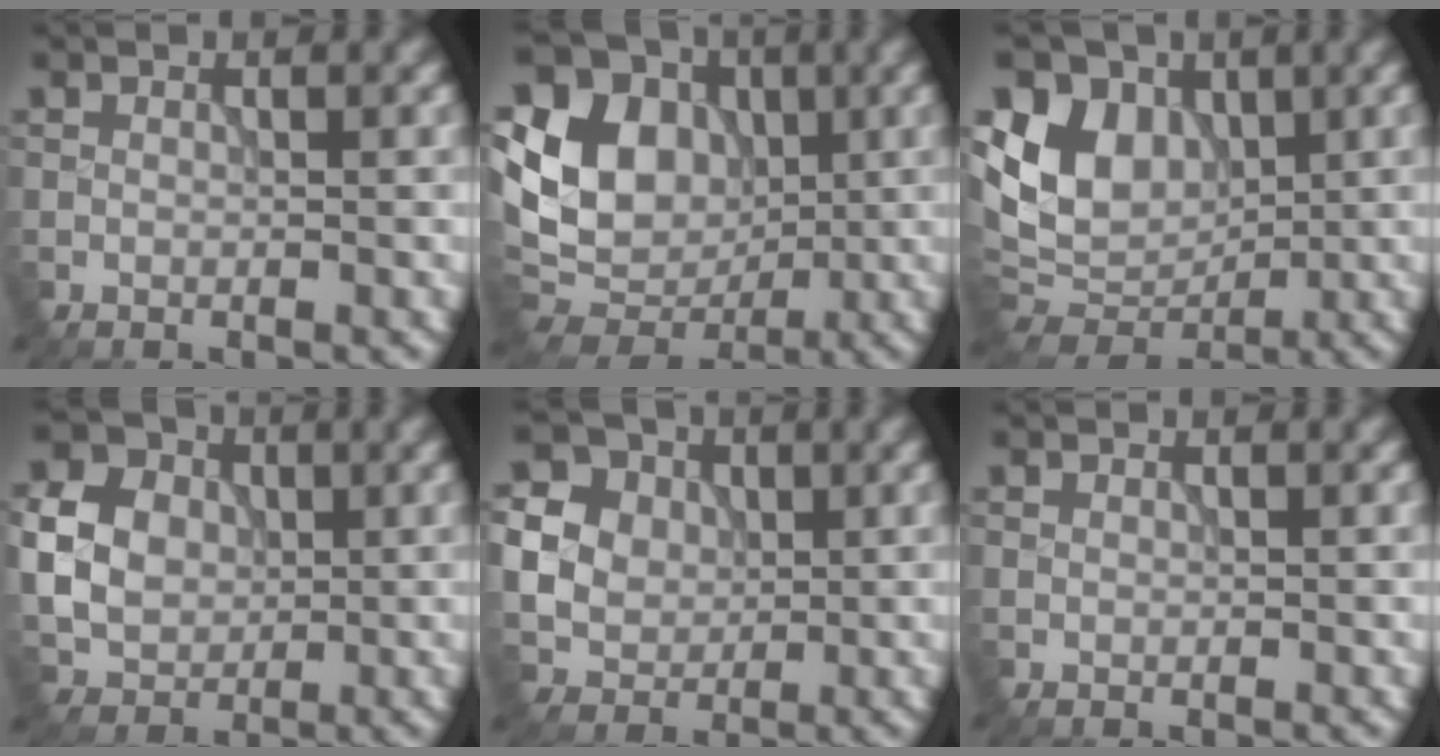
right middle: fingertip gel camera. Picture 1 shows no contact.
{"total": 10.6, "force": [1.3, 8.7, 5.9], "torque": [-0.122, 0.004, 0.013]}
{"total": 8.0, "force": [2.0, 6.4, 4.3], "torque": [-0.091, -0.002, 0.029]}
{"total": 5.7, "force": [0.3, 4.9, 2.9], "torque": [-0.061, 0.007, 0.004]}
{"total": 9.6, "force": [2.0, 8.6, 3.7], "torque": [-0.103, 0.027, 0.035]}
{"total": 0.0}